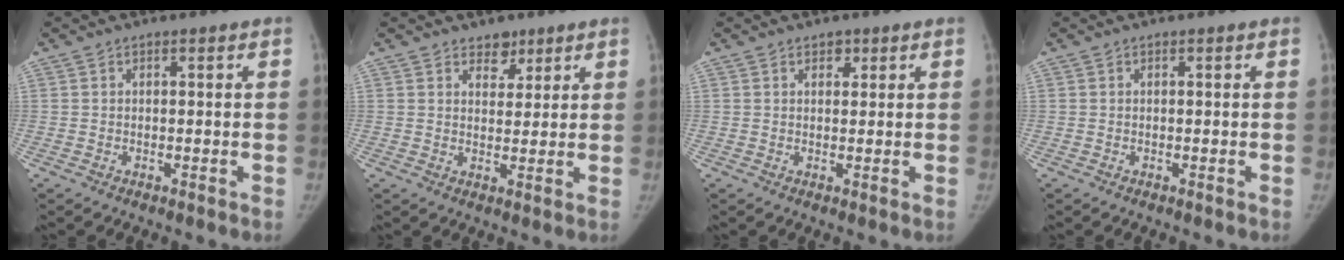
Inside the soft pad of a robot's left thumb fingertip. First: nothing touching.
{"total": 3.6, "force": [2.6, 2.2, 1.0], "torque": [0.009, -0.017, 0.040]}
{"total": 1.7, "force": [1.0, 1.1, 0.6], "torque": [0.003, -0.005, 0.013]}
{"total": 0.0}